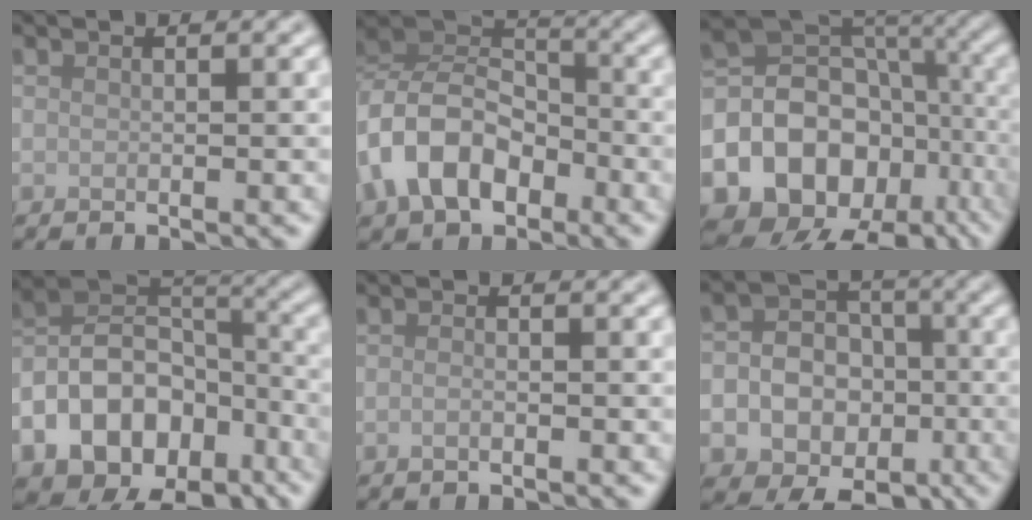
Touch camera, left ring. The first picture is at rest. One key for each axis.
{"total": 7.6, "fx": -3.4, "fy": 5.4, "fz": 4.2, "tx": -0.077, "ty": 0.004, "tz": -0.081}
{"total": 18.4, "fx": -6.5, "fy": 15.2, "fz": 8.1, "tx": -0.169, "ty": -0.019, "tz": -0.086}
{"total": 11.9, "fx": -6.1, "fy": 7.9, "fz": 6.6, "tx": -0.125, "ty": 0.013, "tz": -0.114}
{"total": 0.8, "fx": -0.4, "fy": 0.3, "fz": 0.6, "tx": -0.012, "ty": -0.002, "tz": -0.006}
{"total": 12.7, "fx": -4.2, "fy": 11.1, "fz": 4.5, "tx": -0.078, "ty": -0.021, "tz": -0.074}